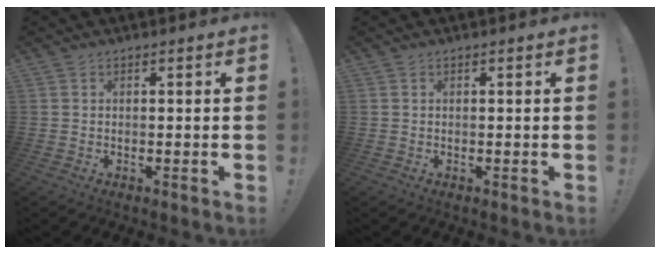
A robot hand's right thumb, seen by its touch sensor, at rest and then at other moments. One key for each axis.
{"total": 0.0}